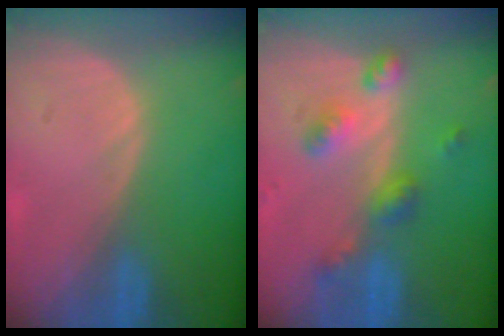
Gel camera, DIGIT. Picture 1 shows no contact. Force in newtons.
{"total": 6.0, "press": 5.3, "slide": 2.8}